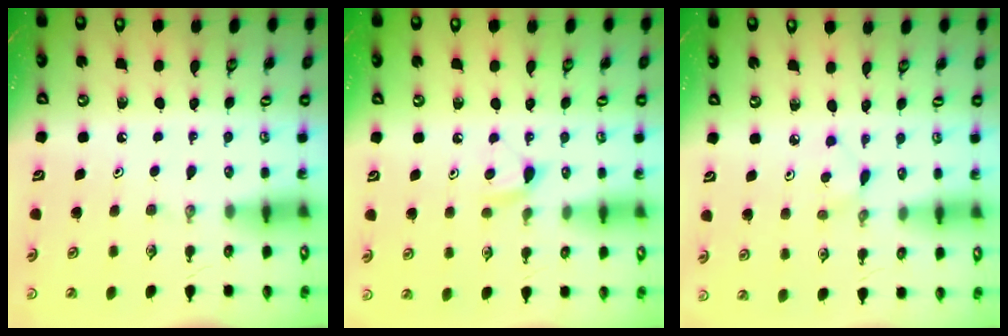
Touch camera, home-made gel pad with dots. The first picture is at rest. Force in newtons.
{"total": 5.3, "press": 5.3, "slide": 0.7}
{"total": 2.2, "press": 2.2, "slide": 0.3}